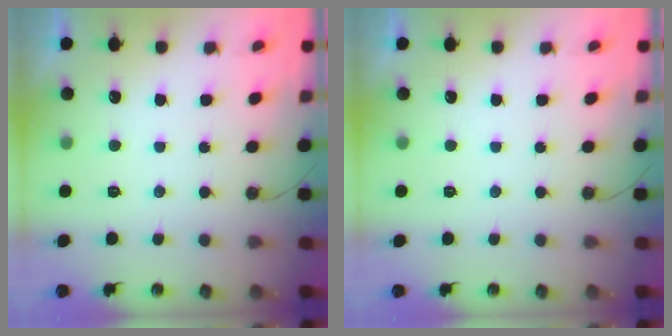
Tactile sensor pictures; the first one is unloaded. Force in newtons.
{"total": 0.0}